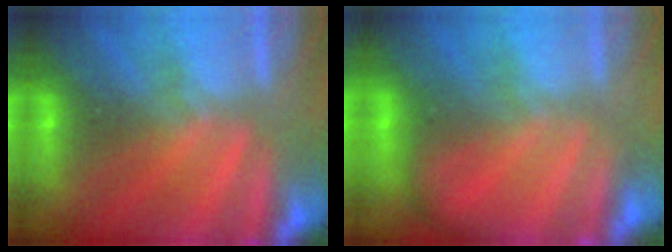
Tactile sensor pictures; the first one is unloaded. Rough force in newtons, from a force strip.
{"total": 2.2}